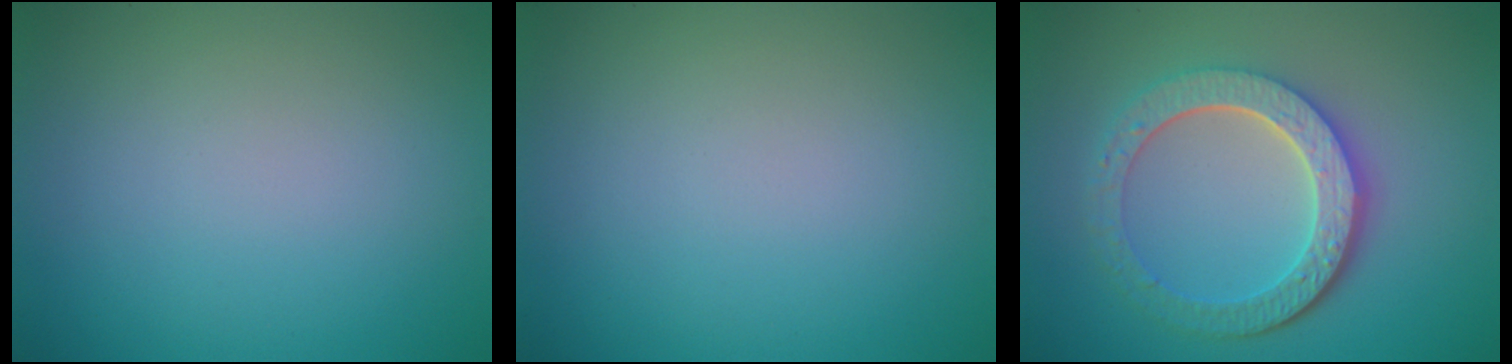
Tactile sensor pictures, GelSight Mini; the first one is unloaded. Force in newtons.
{"total": 0.0}
{"total": 5.8, "press": 4.5, "slide": 3.6}